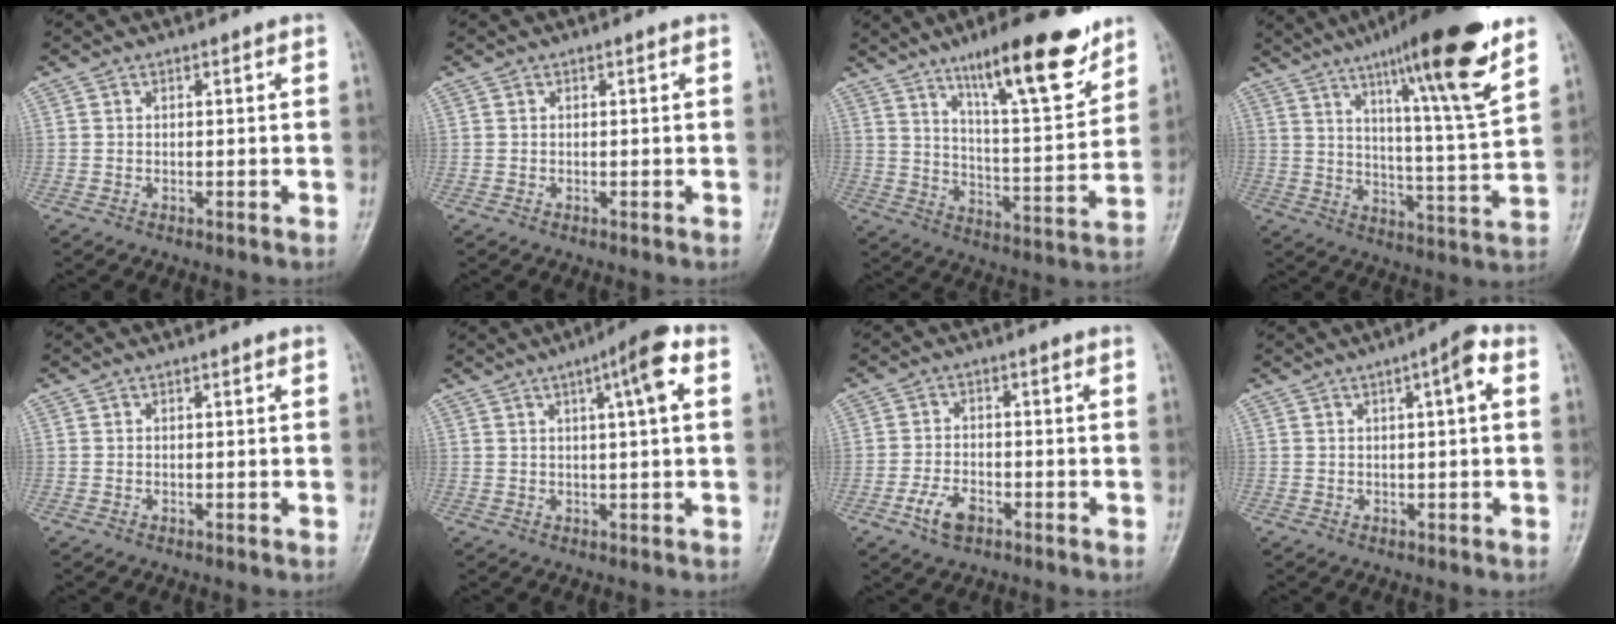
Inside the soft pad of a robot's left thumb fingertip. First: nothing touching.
{"total": 0.0}
{"total": 17.9, "force": [11.9, 4.3, 12.7], "torque": [-0.166, -0.069, 0.193]}
{"total": 19.9, "force": [12.2, 2.0, 15.6], "torque": [-0.216, -0.060, 0.186]}
{"total": 0.0}
{"total": 7.2, "force": [2.4, 1.0, 6.7], "torque": [-0.105, 0.009, 0.032]}
{"total": 4.9, "force": [-2.6, 2.8, 3.1], "torque": [-0.059, 0.013, -0.049]}
{"total": 3.1, "force": [0.8, 0.6, 2.9], "torque": [-0.044, 0.006, 0.008]}